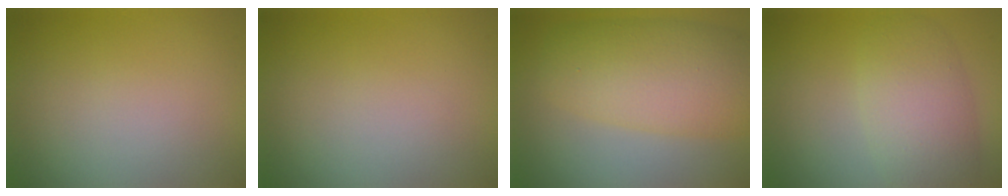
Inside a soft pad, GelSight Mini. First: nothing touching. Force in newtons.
{"total": 0.0}
{"total": 8.4, "press": 8.4, "slide": 0.1}
{"total": 5.1, "press": 5.1, "slide": 0.5}